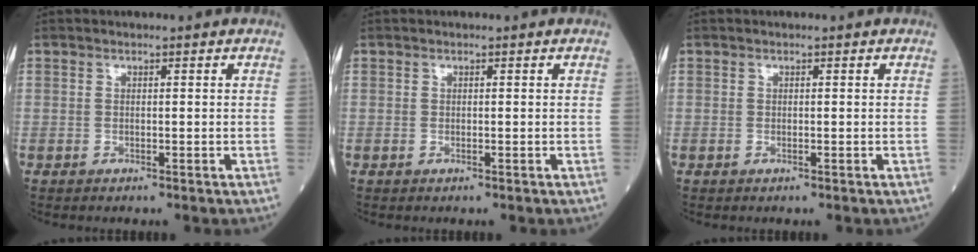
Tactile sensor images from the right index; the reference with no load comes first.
{"total": 0.0}
{"total": 0.0}